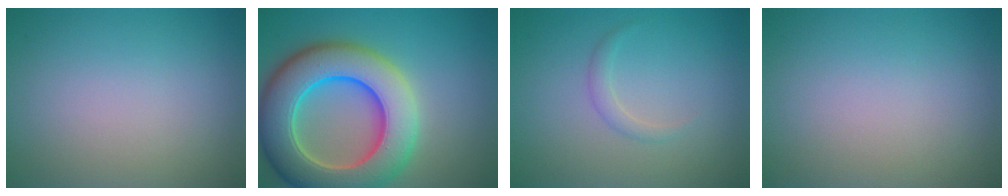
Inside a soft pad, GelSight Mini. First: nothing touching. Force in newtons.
{"total": 11.7, "press": 11.7, "slide": 0.5}
{"total": 1.1, "press": 1.1, "slide": 0.1}
{"total": 0.0}